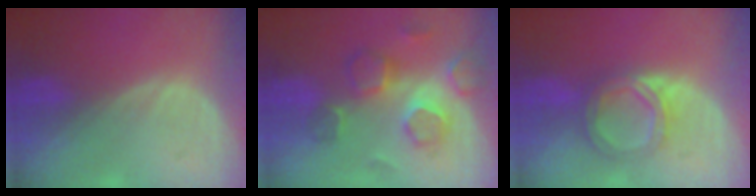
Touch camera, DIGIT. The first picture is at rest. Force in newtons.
{"total": 8.5, "press": 7.6, "slide": 3.8}
{"total": 5.6, "press": 5.3, "slide": 1.9}